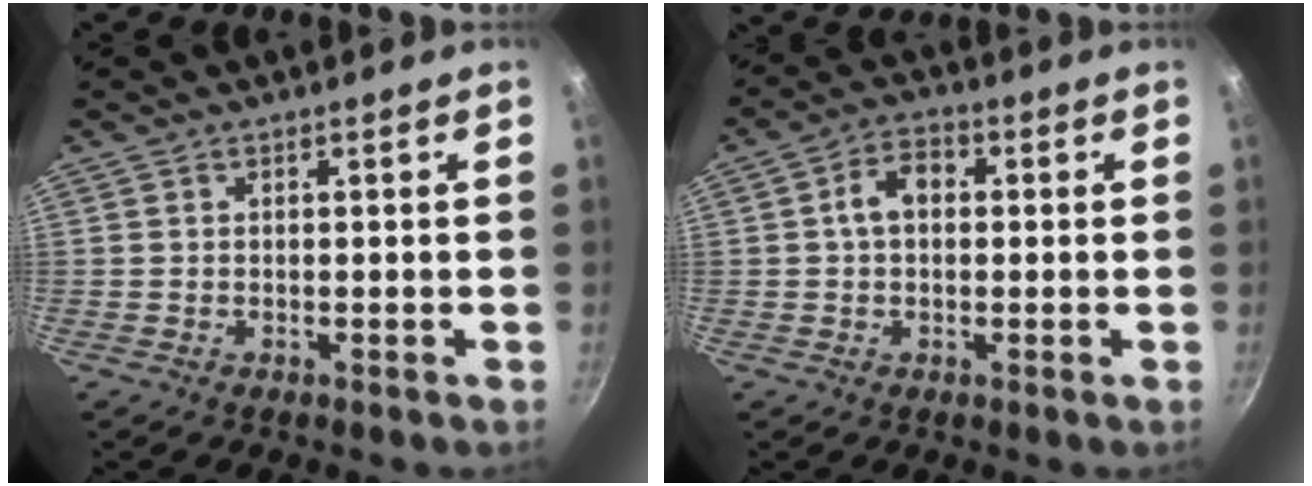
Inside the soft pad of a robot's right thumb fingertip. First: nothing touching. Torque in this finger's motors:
{"motor_torque": [0.38, 1.56, 0.83, -0.19, 0.02]}